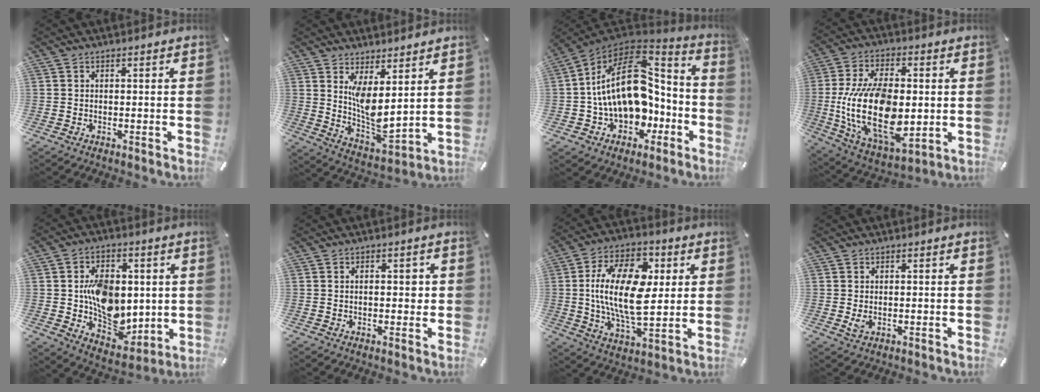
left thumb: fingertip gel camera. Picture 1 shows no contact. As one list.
[{"total": 7.8, "force": [4.3, 3.3, 5.6], "torque": [-0.102, -0.033, 0.078]}, {"total": 21.9, "force": [0.6, 15.5, 15.4], "torque": [-0.258, -0.010, 0.019]}, {"total": 22.7, "force": [-0.8, 13.4, 18.3], "torque": [-0.361, -0.014, -0.003]}, {"total": 13.9, "force": [-0.2, 11.3, 8.1], "torque": [-0.109, 0.012, 0.011]}, {"total": 2.9, "force": [0.0, 1.6, 2.4], "torque": [-0.031, 0.001, -0.005]}, {"total": 19.8, "force": [2.8, 11.0, 16.2], "torque": [-0.324, 0.005, 0.042]}, {"total": 1.8, "force": [-0.1, 1.2, 1.3], "torque": [-0.024, -0.006, -0.005]}]